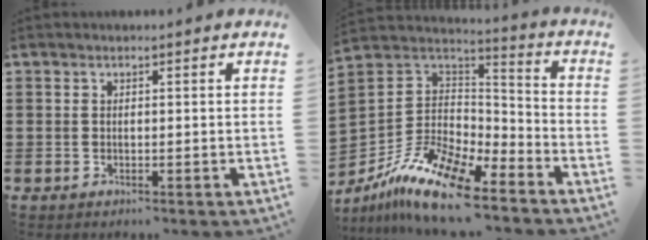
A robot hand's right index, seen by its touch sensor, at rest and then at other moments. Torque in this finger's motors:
{"motor_torque": [0.15, 0.22, -0.13, -0.11]}